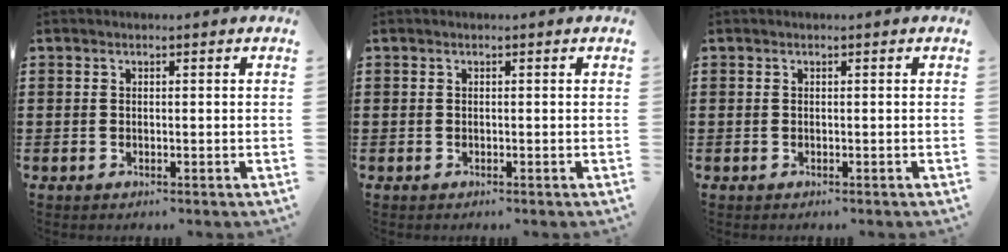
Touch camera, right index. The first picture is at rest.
{"total": 0.0}
{"total": 0.0}